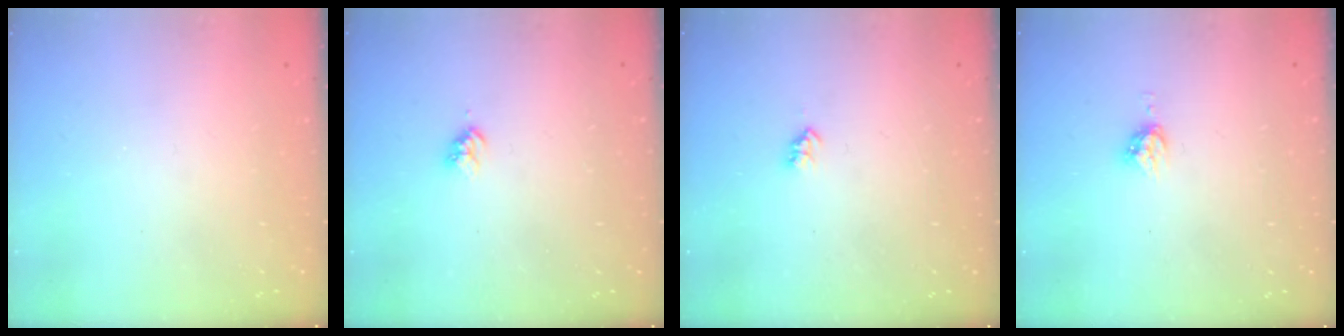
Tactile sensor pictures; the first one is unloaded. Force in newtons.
{"total": 3.1, "press": 3.1, "slide": 0.4}
{"total": 2.6, "press": 2.5, "slide": 0.4}
{"total": 4.5, "press": 4.5, "slide": 0.0}